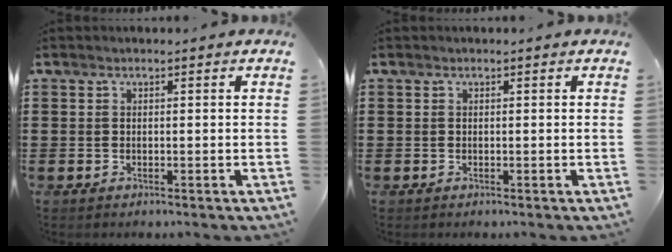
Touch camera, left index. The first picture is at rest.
{"total": 0.0}